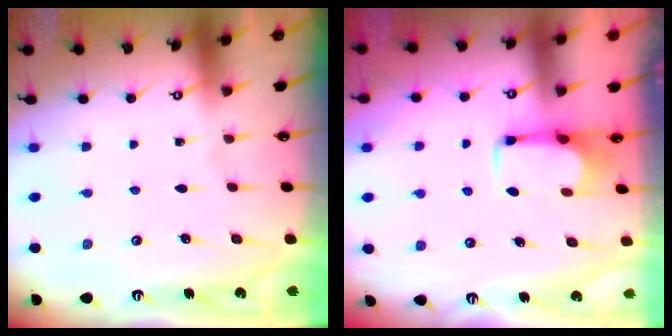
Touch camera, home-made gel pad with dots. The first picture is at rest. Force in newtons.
{"total": 2.8, "press": 2.8, "slide": 0.3}